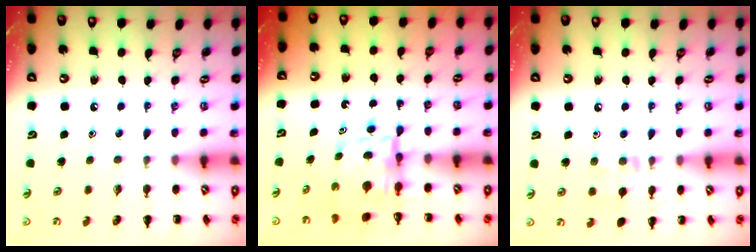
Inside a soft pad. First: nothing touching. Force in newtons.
{"total": 4.8, "press": 4.8, "slide": 0.5}
{"total": 7.4, "press": 7.1, "slide": 2.0}